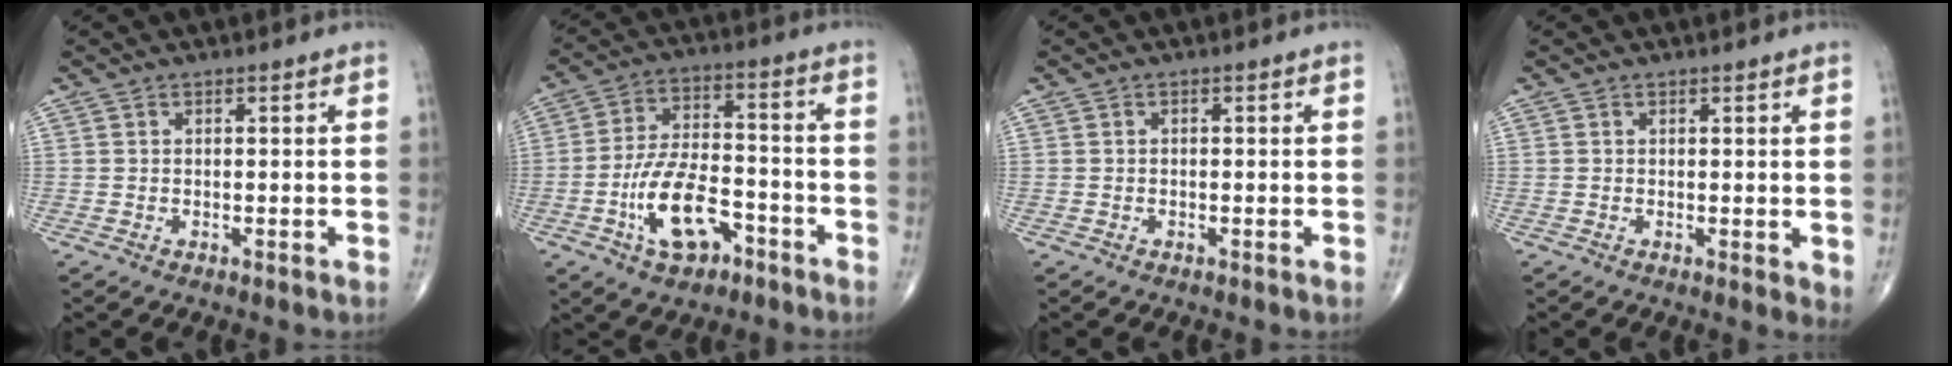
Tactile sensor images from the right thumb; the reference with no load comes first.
{"total": 12.8, "force": [-5.8, 6.7, 9.3], "torque": [-0.159, 0.039, -0.098]}
{"total": 0.0}
{"total": 2.2, "force": [0.4, 0.9, 2.0], "torque": [-0.028, -0.010, 0.004]}